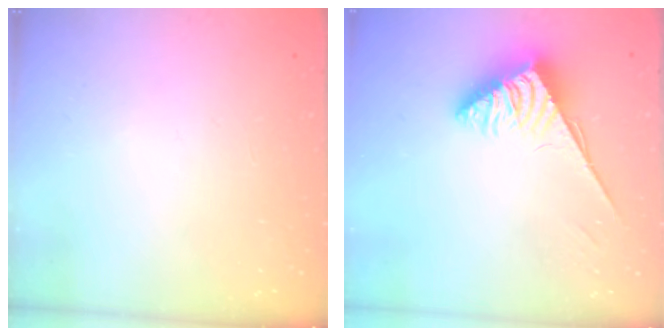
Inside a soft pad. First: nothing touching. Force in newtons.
{"total": 3.8, "press": 3.7, "slide": 0.6}